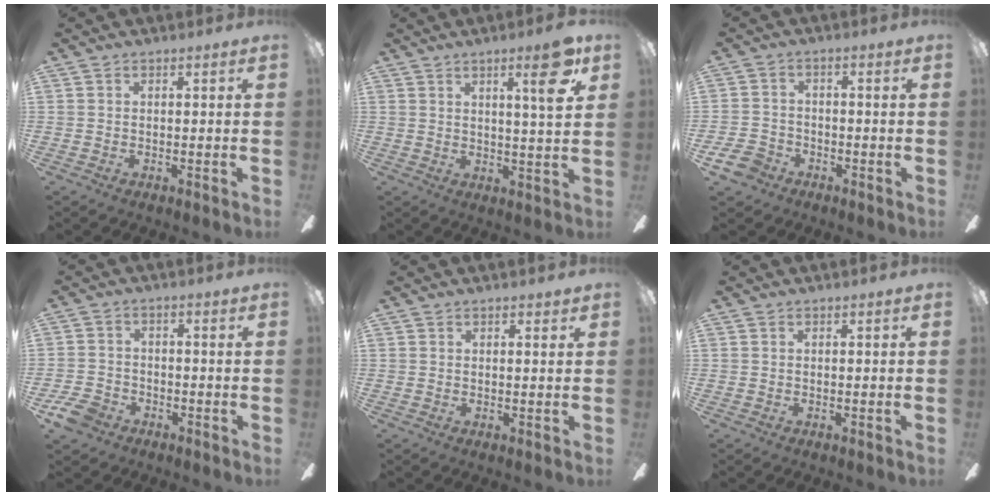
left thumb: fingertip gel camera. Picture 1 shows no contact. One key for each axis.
{"total": 9.5, "fx": 5.0, "fy": 1.4, "fz": 8.0, "tx": -0.114, "ty": -0.015, "tz": 0.072}
{"total": 6.3, "fx": -4.1, "fy": 4.3, "fz": 2.2, "tx": -0.060, "ty": 0.023, "tz": -0.083}
{"total": 6.1, "fx": -4.0, "fy": 4.0, "fz": 2.3, "tx": -0.053, "ty": 0.023, "tz": -0.077}
{"total": 1.1, "fx": 1.0, "fy": 0.2, "fz": 0.5, "tx": -0.006, "ty": -0.003, "tz": 0.016}
{"total": 0.0}